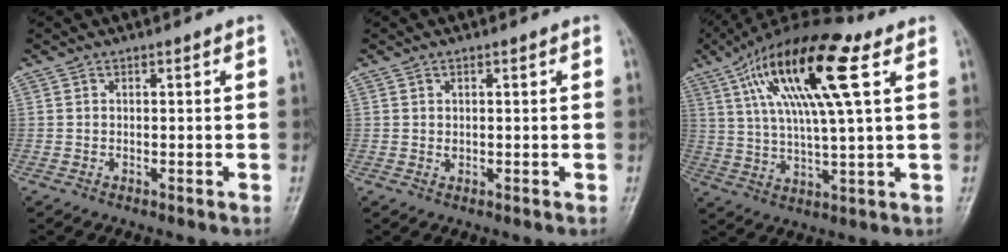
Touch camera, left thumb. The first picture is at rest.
{"total": 0.9, "force": [0.3, 0.6, 0.6], "torque": [-0.008, -0.002, 0.008]}
{"total": 19.5, "force": [7.8, 4.7, 17.2], "torque": [-0.313, 0.001, 0.131]}